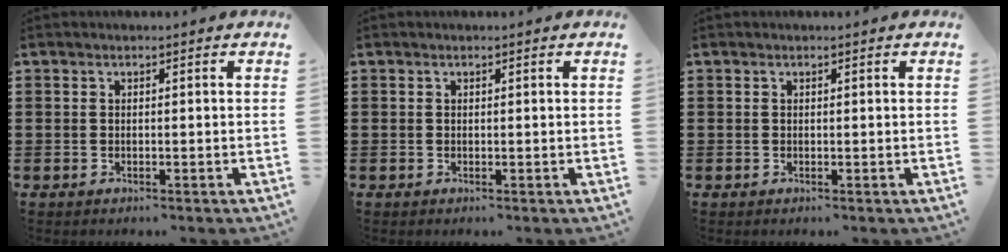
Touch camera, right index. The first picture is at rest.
{"total": 0.0}
{"total": 0.0}